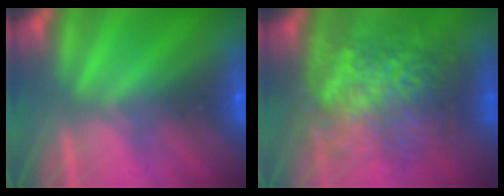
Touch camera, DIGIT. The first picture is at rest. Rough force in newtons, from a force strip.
{"total": 10.9}